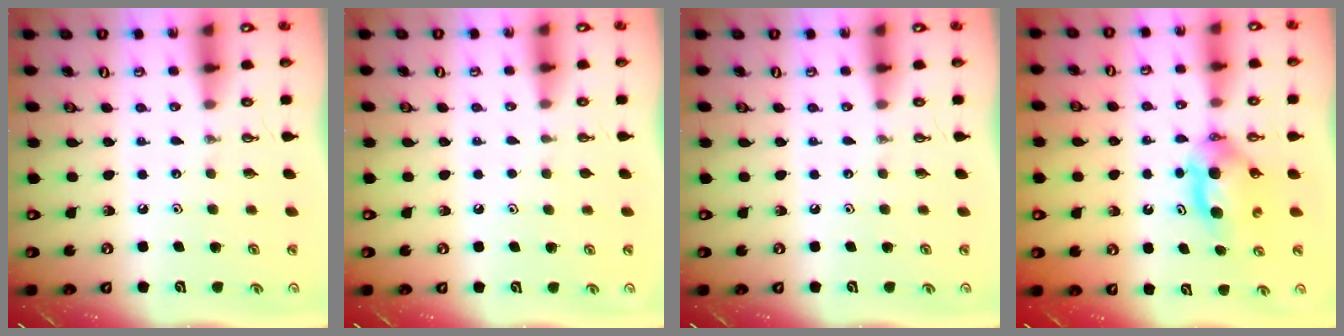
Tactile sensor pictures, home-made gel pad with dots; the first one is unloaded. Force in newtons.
{"total": 1.2, "press": 0.5, "slide": 1.0}
{"total": 0.0}
{"total": 9.0, "press": 4.8, "slide": 7.6}